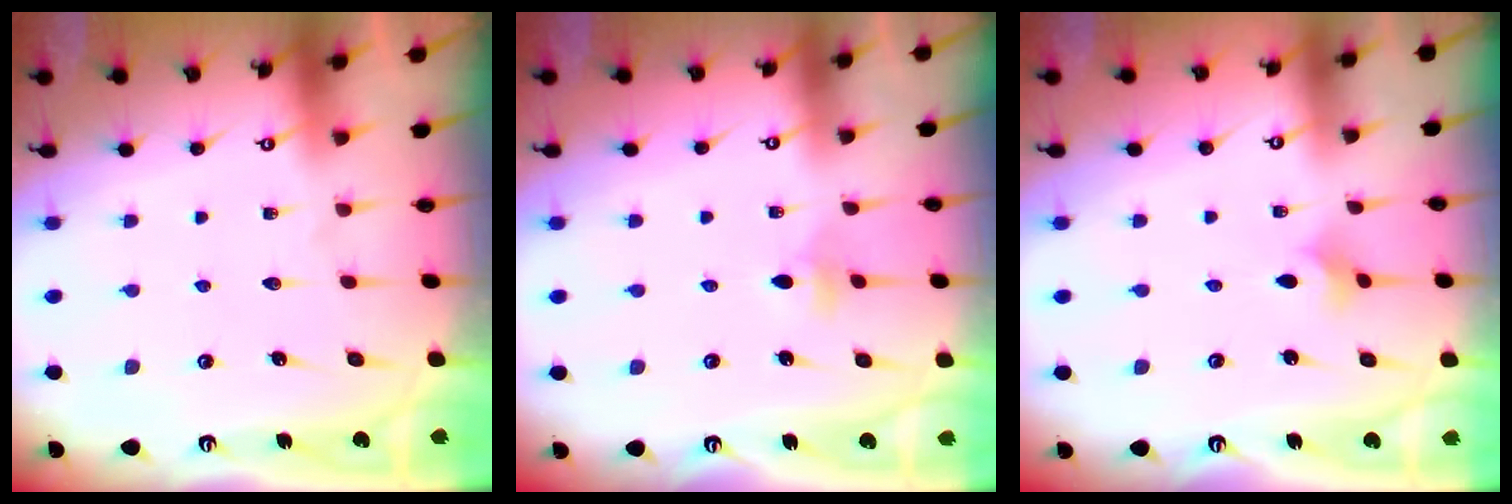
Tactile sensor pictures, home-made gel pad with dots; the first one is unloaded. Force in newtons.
{"total": 3.4, "press": 3.2, "slide": 1.1}
{"total": 1.9, "press": 1.8, "slide": 0.6}